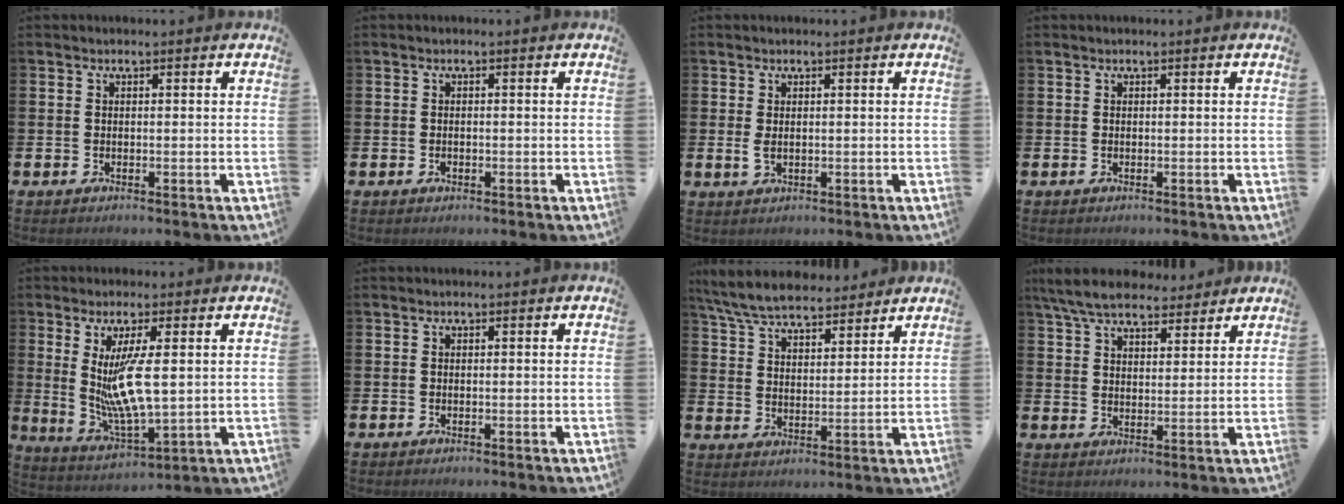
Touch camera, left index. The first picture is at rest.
{"total": 0.7, "force": [-0.2, 0.4, 0.5], "torque": [-0.005, 0.000, -0.006]}
{"total": 1.5, "force": [0.5, 0.6, 1.3], "torque": [-0.019, 0.000, 0.006]}
{"total": 0.0}
{"total": 8.5, "force": [2.4, 1.6, 8.0], "torque": [-0.176, -0.012, 0.039]}
{"total": 0.0}
{"total": 7.2, "force": [6.8, 1.7, 1.9], "torque": [-0.068, -0.027, 0.125]}
{"total": 6.9, "force": [6.4, 1.9, 2.0], "torque": [-0.058, -0.021, 0.118]}